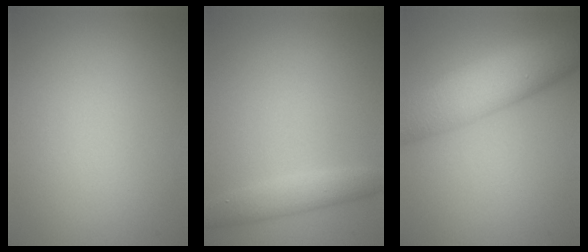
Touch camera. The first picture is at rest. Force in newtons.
{"total": 1.9, "press": 1.9, "slide": 0.1}
{"total": 8.7, "press": 8.7, "slide": 0.4}